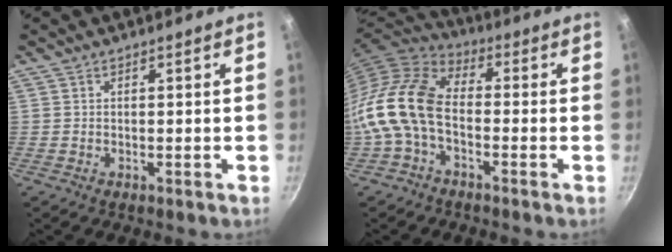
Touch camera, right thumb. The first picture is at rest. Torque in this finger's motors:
{"motor_torque": [1.58, 2.85, 1.33, -1.29, 0.56]}